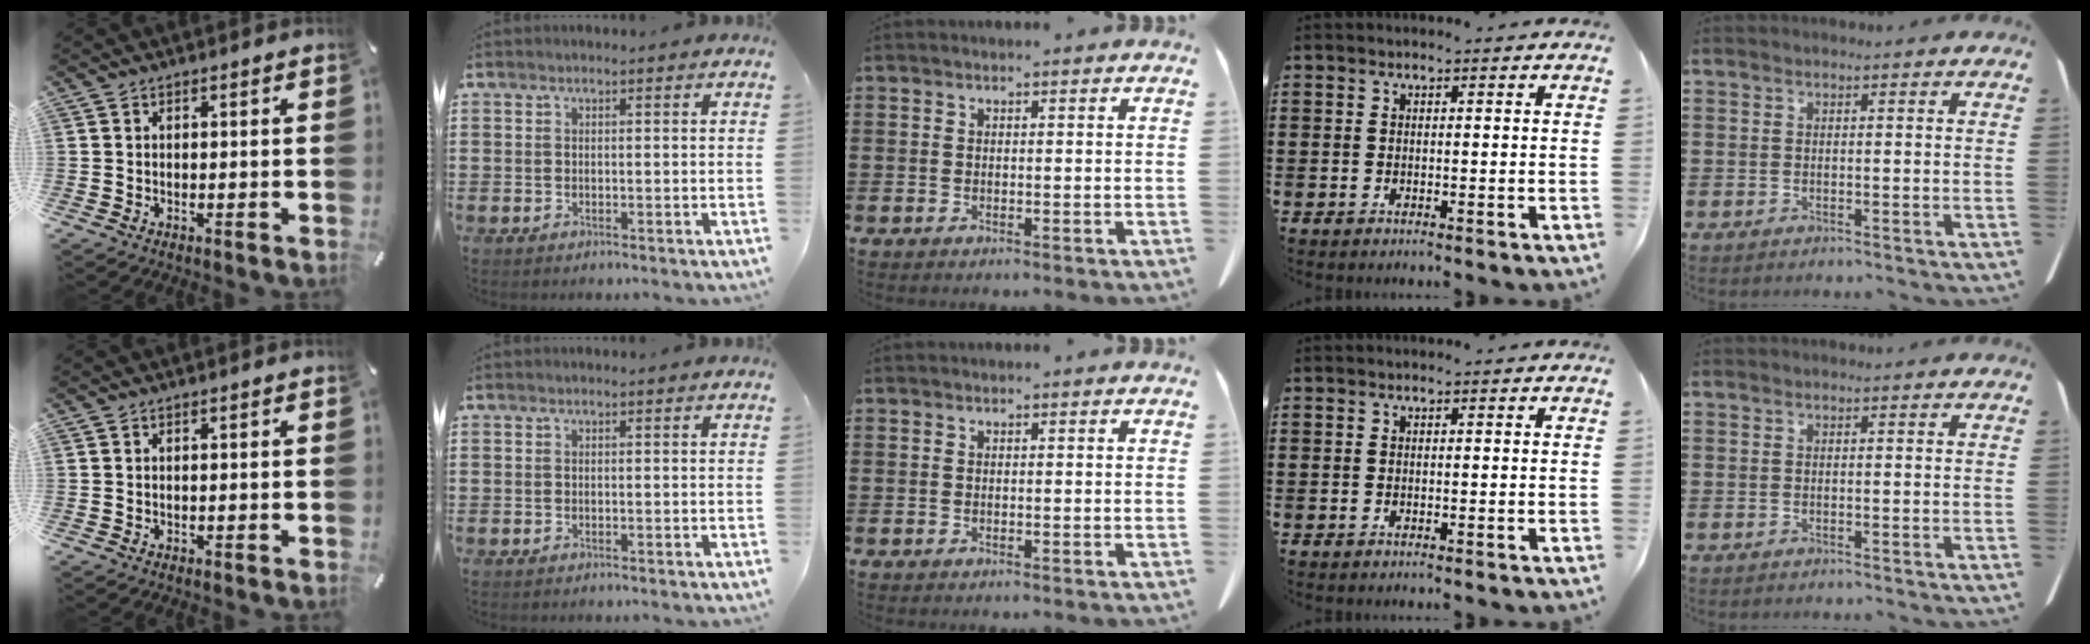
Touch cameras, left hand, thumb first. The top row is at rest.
{}